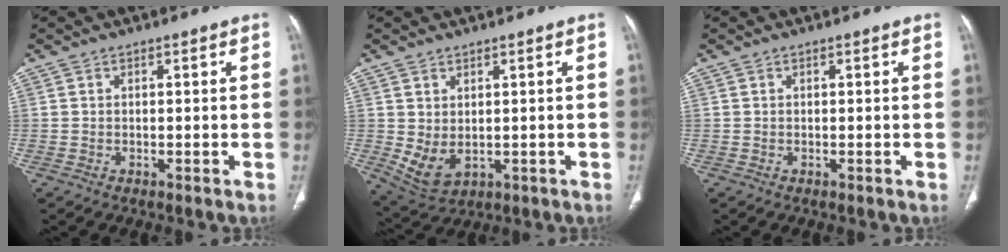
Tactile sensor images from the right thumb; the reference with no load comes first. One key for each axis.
{"total": 5.6, "fx": 0.1, "fy": 3.5, "fz": 4.3, "tx": -0.081, "ty": -0.006, "tz": 0.027}
{"total": 0.0}